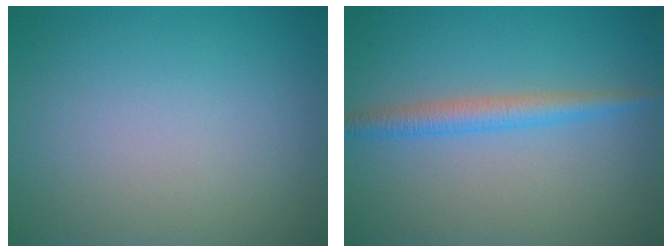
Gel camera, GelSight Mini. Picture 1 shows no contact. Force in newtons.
{"total": 2.5, "press": 2.5, "slide": 0.1}